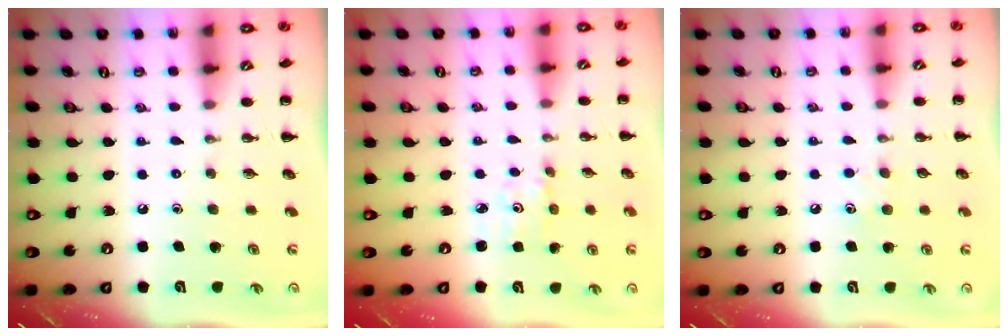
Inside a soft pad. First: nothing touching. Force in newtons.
{"total": 1.9, "press": 1.9, "slide": 0.4}
{"total": 4.6, "press": 4.4, "slide": 1.4}